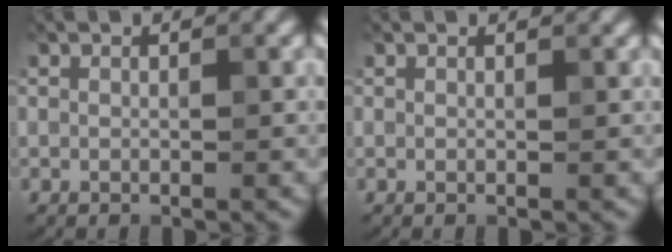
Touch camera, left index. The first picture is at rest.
{"total": 0.8, "force": [0.8, 0.1, 0.2], "torque": [-0.008, -0.004, 0.006]}